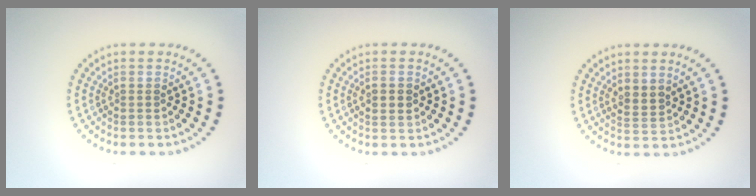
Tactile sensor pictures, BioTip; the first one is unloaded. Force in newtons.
{"total": 1.4, "press": 1.4, "slide": 0.1}
{"total": 1.6, "press": 1.3, "slide": 0.9}